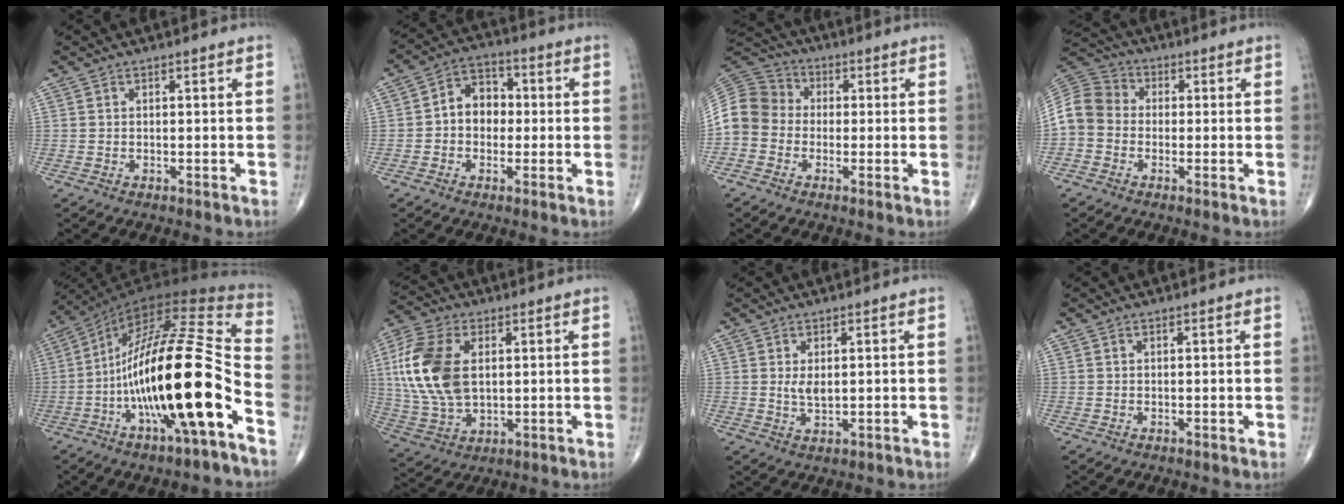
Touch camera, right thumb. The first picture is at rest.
{"total": 7.8, "force": [-0.2, 6.2, 4.8], "torque": [-0.045, 0.025, -0.016]}
{"total": 10.6, "force": [-1.6, 9.4, 4.8], "torque": [-0.090, 0.036, -0.042]}
{"total": 9.1, "force": [-1.2, 7.7, 4.6], "torque": [-0.081, 0.030, -0.039]}
{"total": 25.6, "force": [-9.0, 5.4, 23.4], "torque": [-0.429, 0.053, -0.147]}
{"total": 16.8, "force": [2.8, 10.1, 13.1], "torque": [-0.281, -0.003, 0.054]}
{"total": 2.8, "force": [0.4, 1.4, 2.4], "torque": [-0.038, -0.008, 0.013]}
{"total": 0.0}